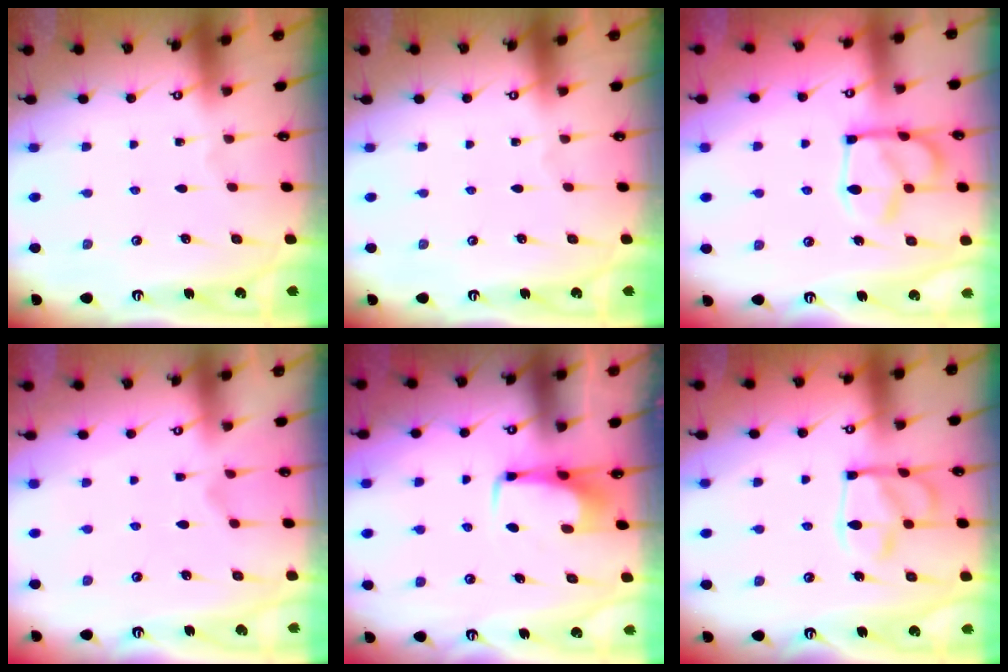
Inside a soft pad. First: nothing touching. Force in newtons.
{"total": 0.0}
{"total": 6.2, "press": 6.2, "slide": 0.6}
{"total": 1.3, "press": 0.7, "slide": 1.1}
{"total": 3.0, "press": 3.0, "slide": 0.4}
{"total": 13.0, "press": 12.9, "slide": 1.3}